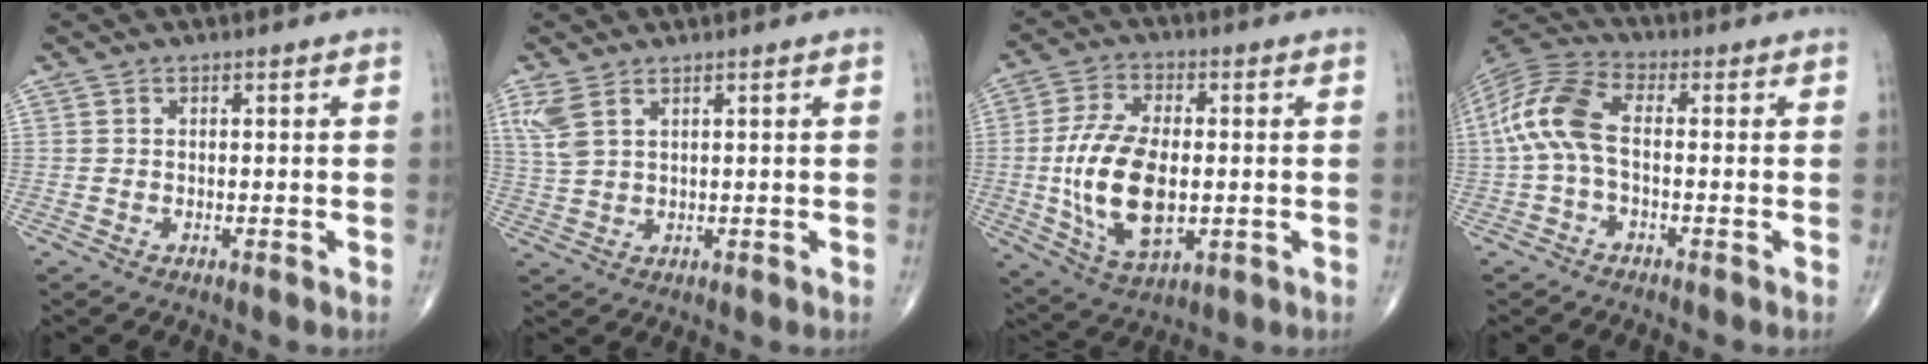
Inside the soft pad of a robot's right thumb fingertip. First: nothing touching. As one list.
[{"total": 4.7, "force": [2.6, 2.1, 3.3], "torque": [-0.085, 0.000, 0.065]}, {"total": 16.0, "force": [-1.3, 8.5, 13.5], "torque": [-0.259, -0.004, -0.016]}, {"total": 10.5, "force": [-0.5, 5.2, 9.1], "torque": [-0.204, 0.031, -0.018]}]